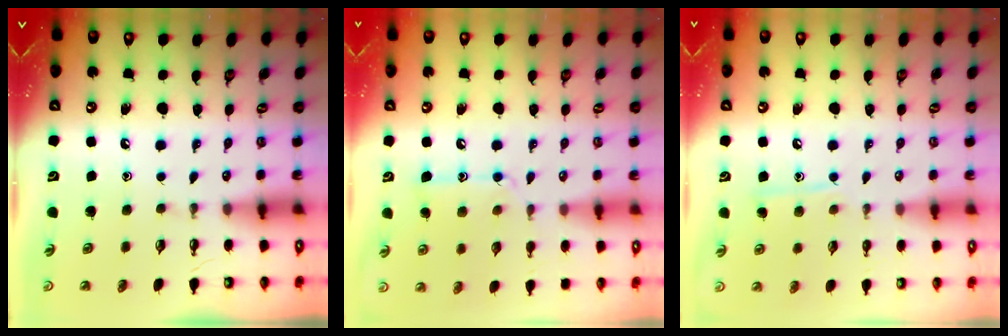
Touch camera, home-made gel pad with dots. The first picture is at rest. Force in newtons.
{"total": 10.2, "press": 10.2, "slide": 0.6}
{"total": 8.0, "press": 8.0, "slide": 0.7}